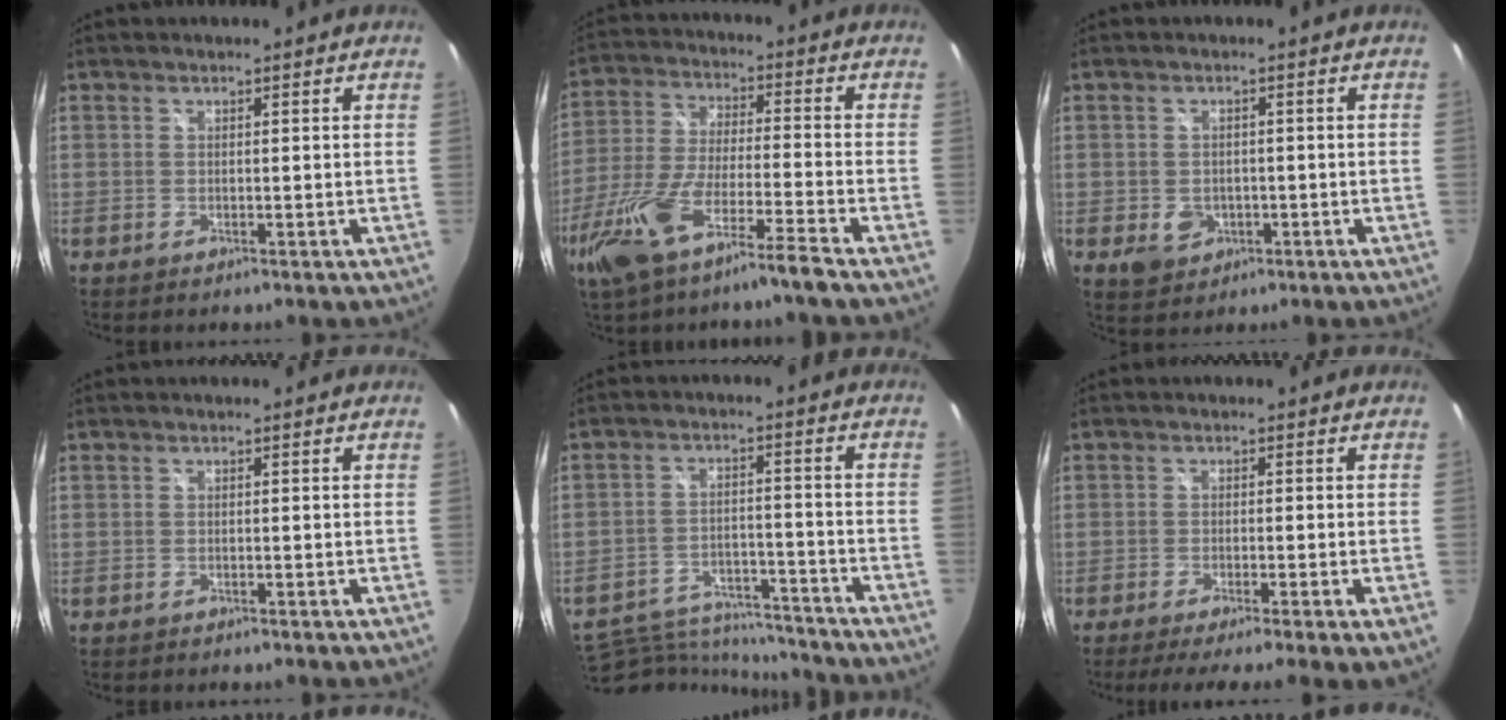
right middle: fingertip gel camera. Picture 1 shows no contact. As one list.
[{"total": 13.9, "force": [-9.6, 0.8, 10.0], "torque": [-0.218, -0.028, -0.178]}, {"total": 4.8, "force": [-1.6, 4.0, 2.1], "torque": [-0.046, -0.001, -0.015]}, {"total": 0.7, "force": [-0.6, 0.2, 0.2], "torque": [-0.005, -0.002, -0.011]}, {"total": 15.8, "force": [-14.7, 3.5, 4.5], "torque": [-0.100, -0.006, -0.221]}, {"total": 7.1, "force": [-4.5, -0.4, 5.5], "torque": [-0.094, -0.032, -0.069]}]